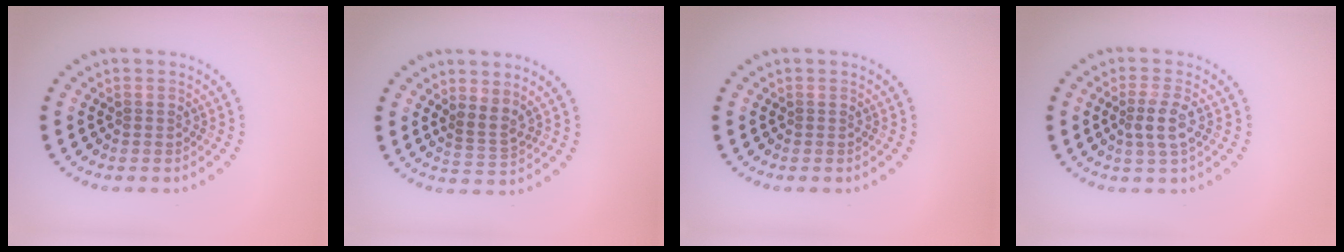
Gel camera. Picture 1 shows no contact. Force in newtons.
{"total": 2.0, "press": 1.3, "slide": 1.5}
{"total": 0.0}
{"total": 2.4, "press": 2.2, "slide": 1.0}